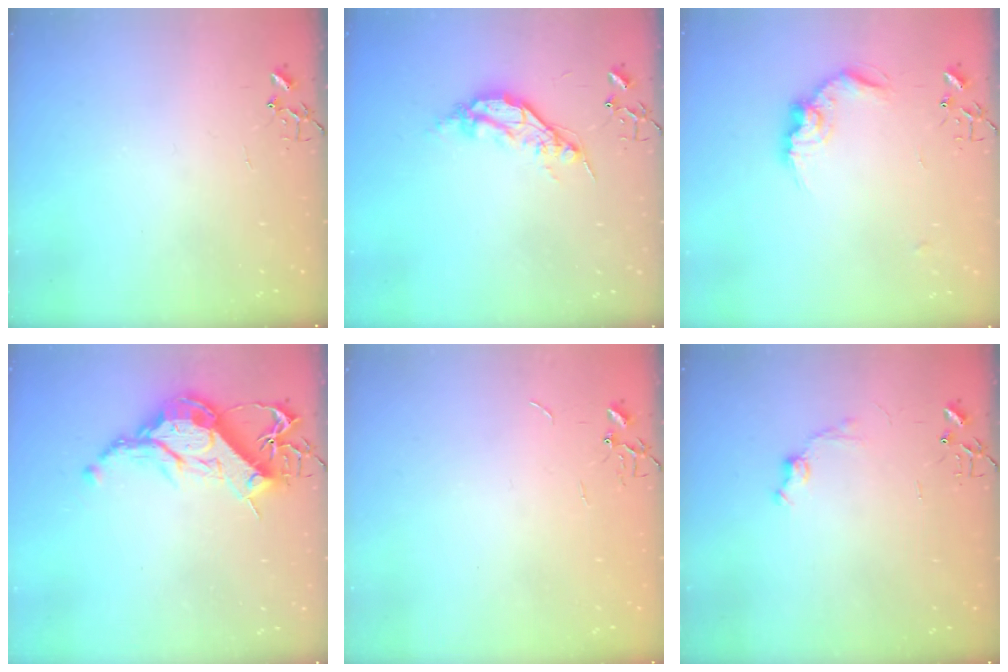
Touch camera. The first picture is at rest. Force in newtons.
{"total": 10.0, "press": 10.0, "slide": 0.8}
{"total": 11.4, "press": 11.4, "slide": 0.3}
{"total": 15.4, "press": 15.3, "slide": 1.3}
{"total": 0.7, "press": 0.7, "slide": 0.1}
{"total": 7.0, "press": 7.0, "slide": 0.9}